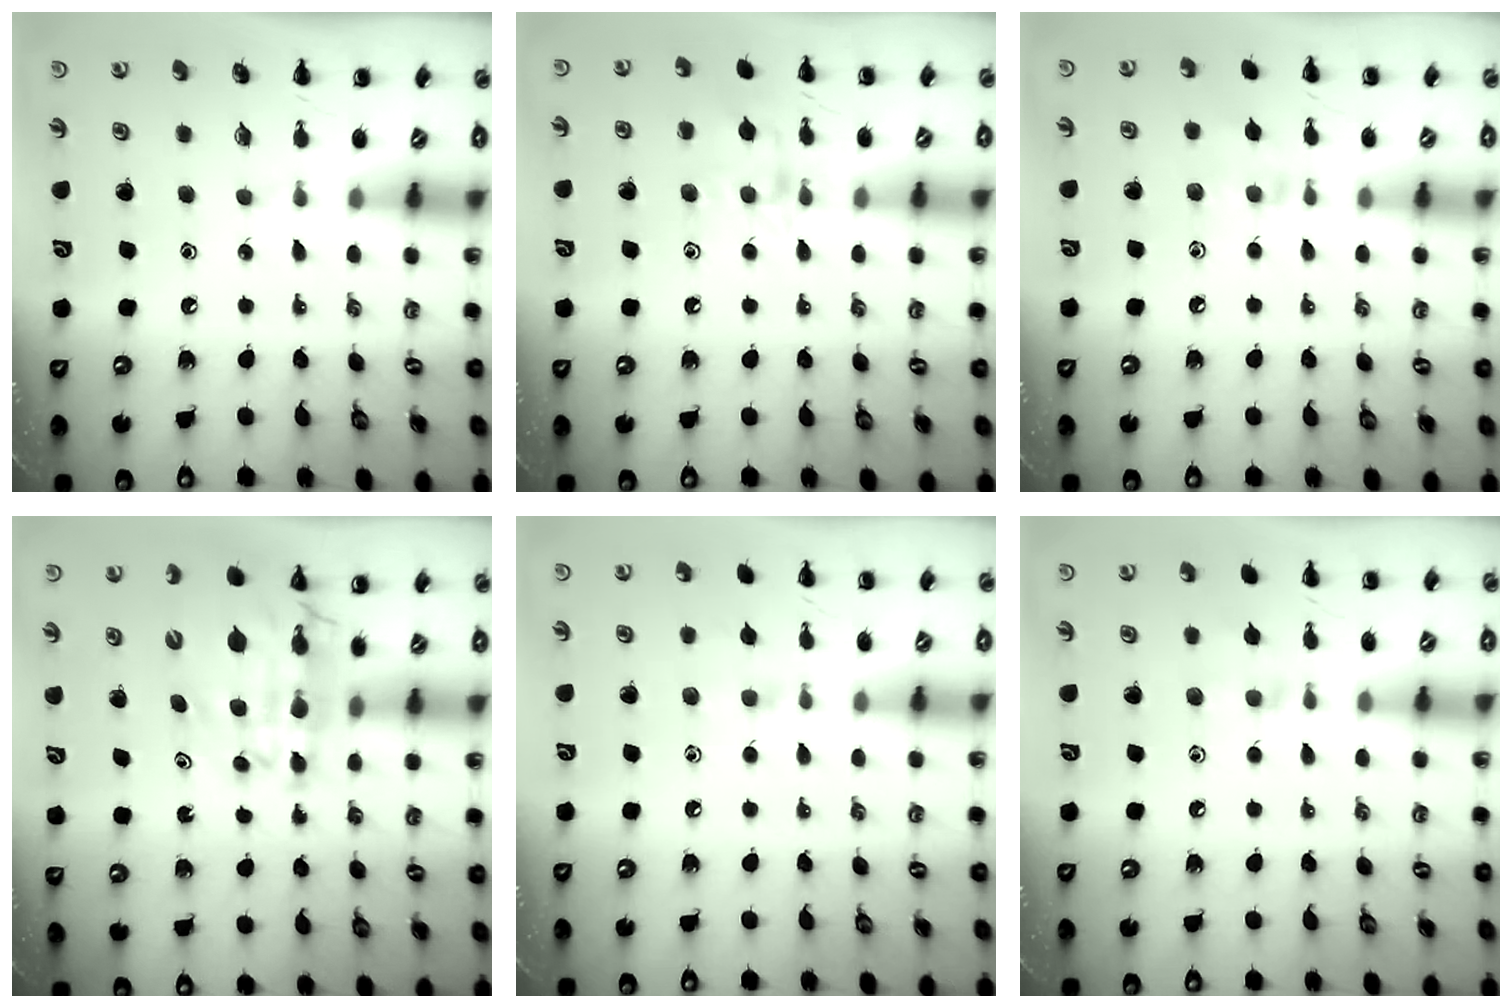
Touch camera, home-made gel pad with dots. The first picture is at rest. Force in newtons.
{"total": 10.2, "press": 10.2, "slide": 0.7}
{"total": 6.5, "press": 6.4, "slide": 1.5}
{"total": 14.2, "press": 13.7, "slide": 3.8}
{"total": 5.8, "press": 5.5, "slide": 1.8}
{"total": 6.2, "press": 6.0, "slide": 1.8}